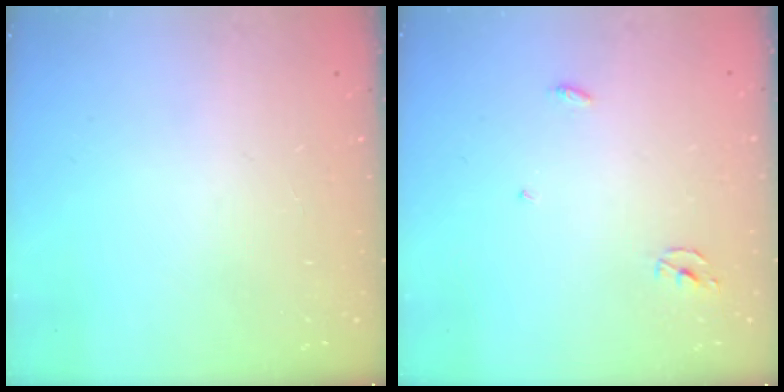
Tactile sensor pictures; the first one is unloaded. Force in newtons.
{"total": 2.5, "press": 2.5, "slide": 0.1}